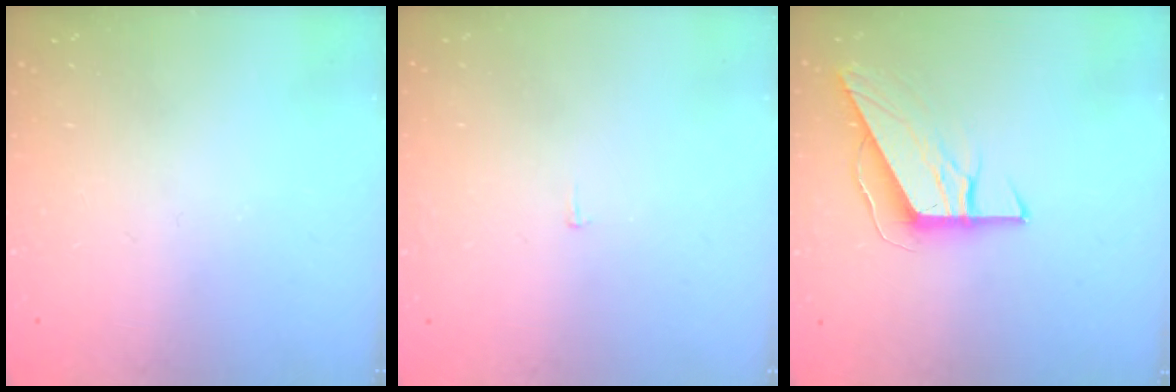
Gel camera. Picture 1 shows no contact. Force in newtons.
{"total": 2.2, "press": 2.2, "slide": 0.1}
{"total": 8.8, "press": 8.8, "slide": 0.4}